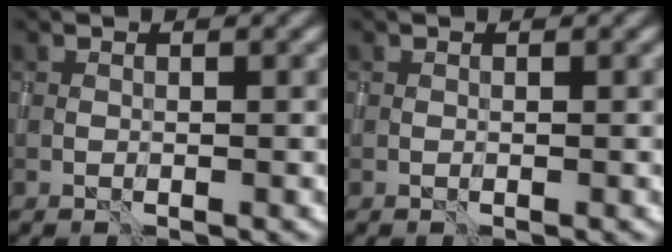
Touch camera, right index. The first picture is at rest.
{"total": 0.0}